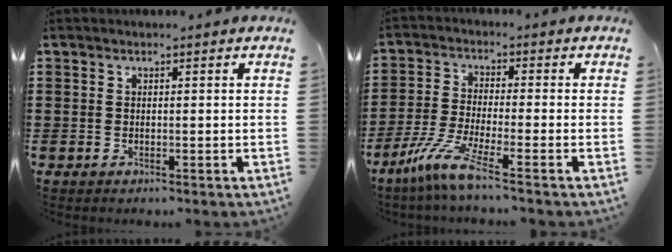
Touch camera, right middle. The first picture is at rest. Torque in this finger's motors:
{"motor_torque": [1.97, -0.17, 0.17, 0.09]}